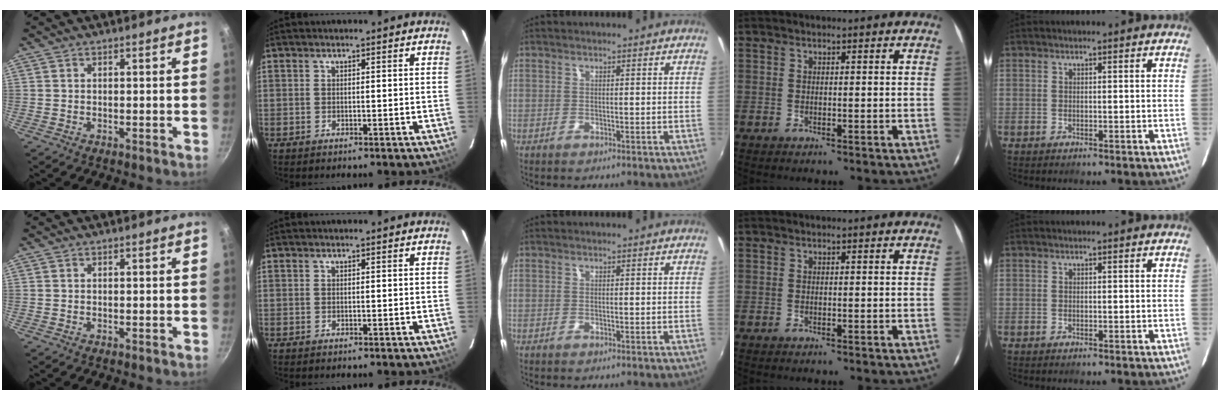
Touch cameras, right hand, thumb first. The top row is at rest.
{}